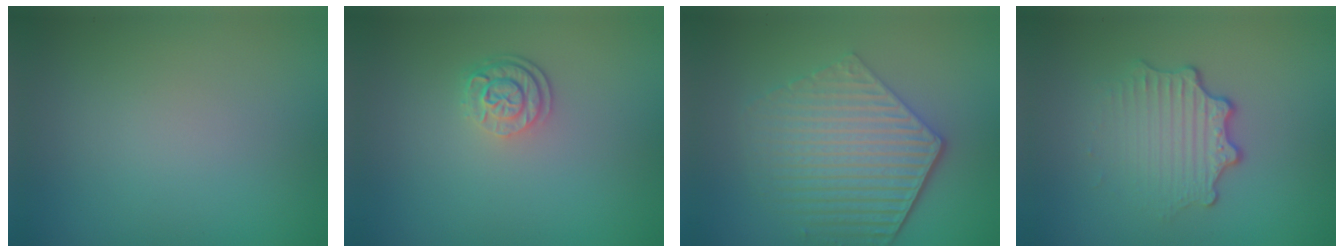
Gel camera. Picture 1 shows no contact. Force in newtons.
{"total": 2.5, "press": 1.9, "slide": 1.6}
{"total": 6.4, "press": 4.6, "slide": 4.4}
{"total": 3.4, "press": 2.6, "slide": 2.3}